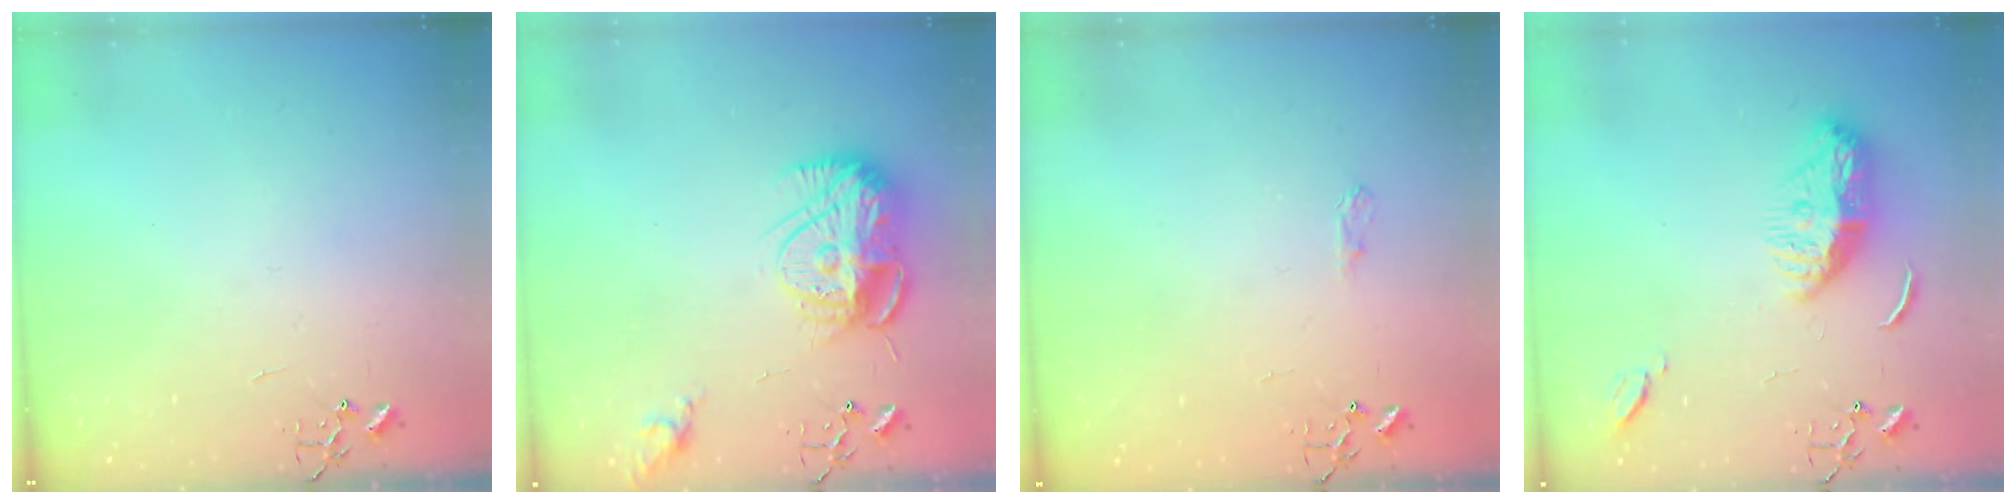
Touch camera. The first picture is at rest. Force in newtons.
{"total": 15.7, "press": 15.7, "slide": 1.0}
{"total": 6.8, "press": 6.8, "slide": 0.6}
{"total": 11.1, "press": 11.0, "slide": 1.0}